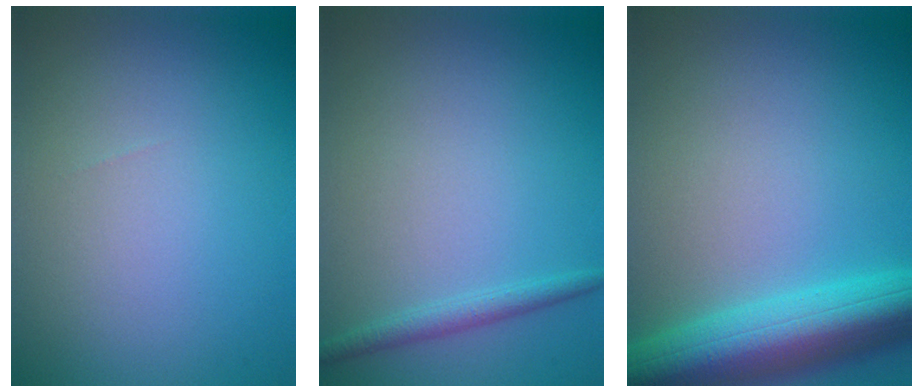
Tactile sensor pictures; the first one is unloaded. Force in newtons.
{"total": 1.5, "press": 1.5, "slide": 0.1}
{"total": 9.4, "press": 9.4, "slide": 0.5}